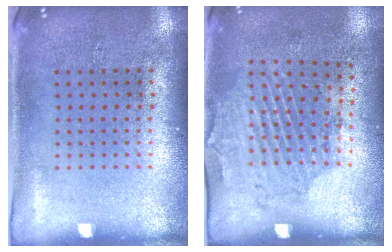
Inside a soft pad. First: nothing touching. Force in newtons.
{"total": 1.8, "press": 1.2, "slide": 1.4}